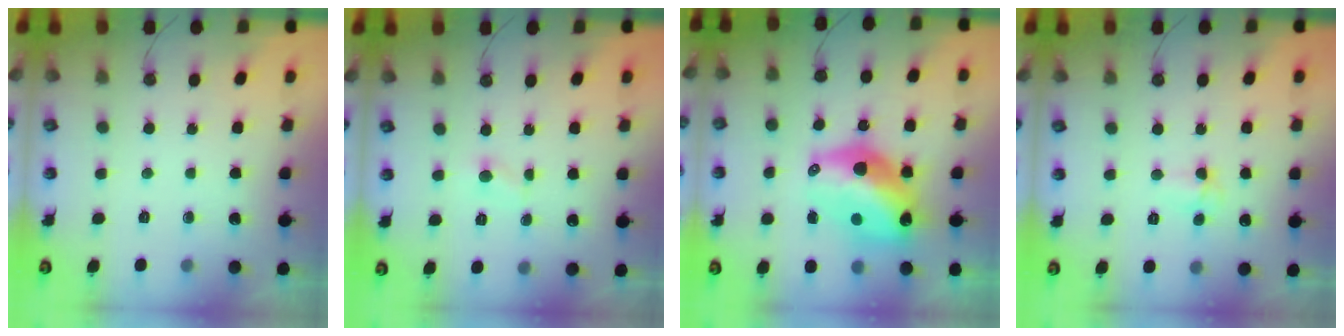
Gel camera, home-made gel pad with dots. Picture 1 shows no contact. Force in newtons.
{"total": 1.8, "press": 1.8, "slide": 0.2}
{"total": 16.7, "press": 16.6, "slide": 1.5}
{"total": 4.2, "press": 4.0, "slide": 1.3}